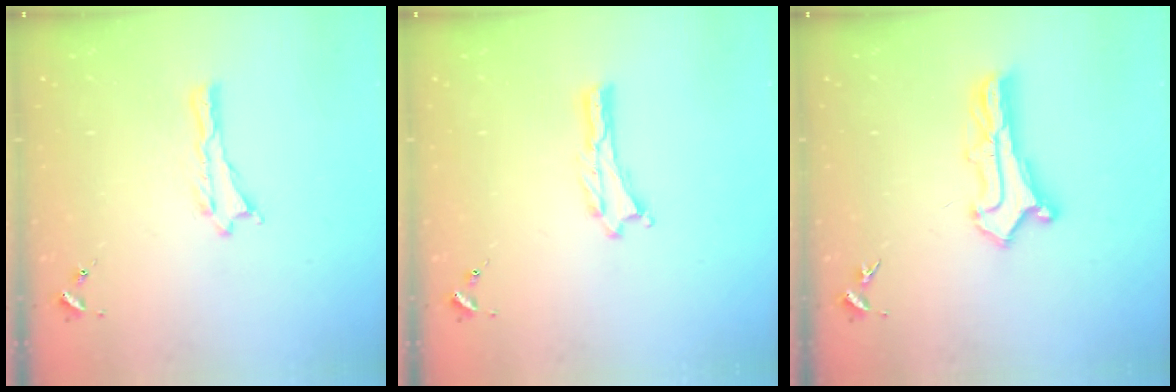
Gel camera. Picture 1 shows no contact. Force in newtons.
{"total": 0.0}
{"total": 2.9, "press": 2.9, "slide": 0.3}